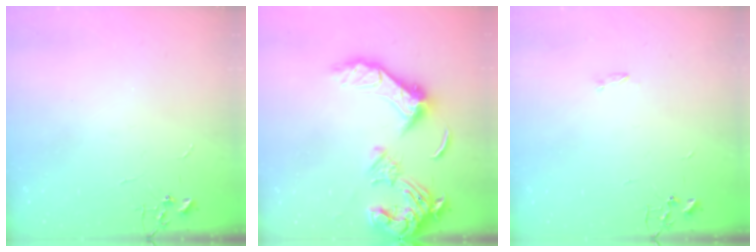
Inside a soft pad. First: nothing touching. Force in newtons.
{"total": 17.4, "press": 17.3, "slide": 2.0}
{"total": 1.2, "press": 1.1, "slide": 0.3}